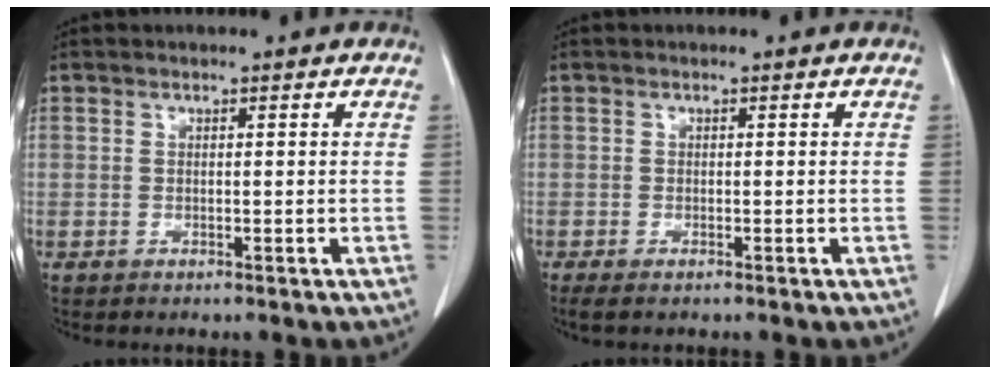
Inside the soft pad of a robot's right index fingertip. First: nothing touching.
{"total": 2.5, "force": [-1.5, 1.2, 1.7], "torque": [-0.039, -0.007, -0.023]}